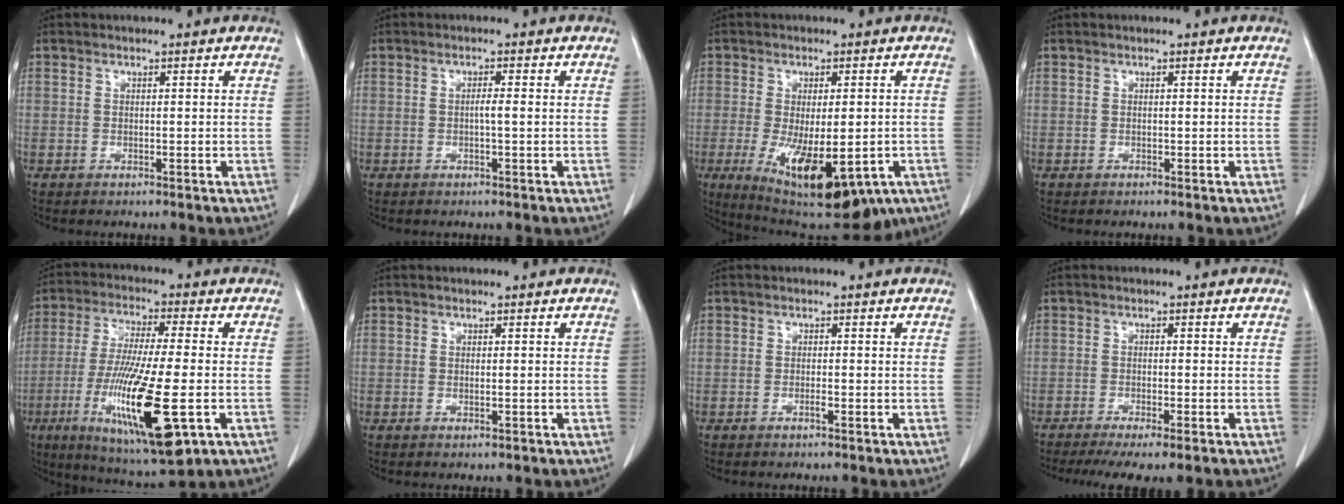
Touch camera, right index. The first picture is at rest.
{"total": 1.3, "force": [-0.2, -0.2, 1.3], "torque": [-0.024, 0.001, -0.003]}
{"total": 18.8, "force": [-8.2, 6.8, 15.5], "torque": [-0.250, -0.032, -0.110]}
{"total": 0.0}
{"total": 19.0, "force": [-6.0, 2.6, 17.8], "torque": [-0.356, -0.045, -0.097]}
{"total": 0.7, "force": [-0.2, 0.0, 0.7], "torque": [-0.012, -0.003, -0.001]}
{"total": 0.9, "force": [-0.4, 0.1, 0.8], "torque": [-0.012, 0.002, -0.005]}
{"total": 7.3, "force": [-5.4, 0.7, 4.8], "torque": [-0.071, -0.016, -0.084]}